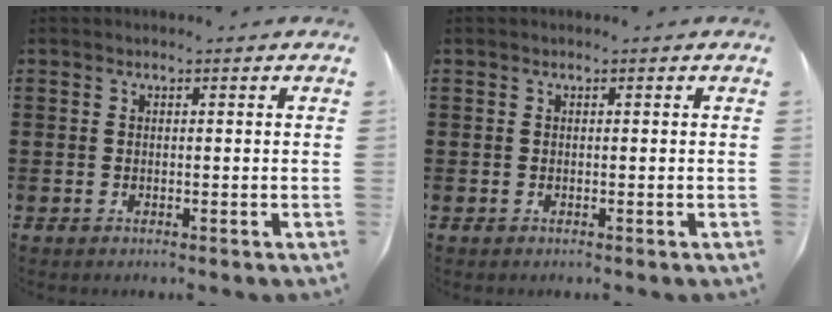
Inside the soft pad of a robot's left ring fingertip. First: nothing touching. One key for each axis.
{"total": 0.0}